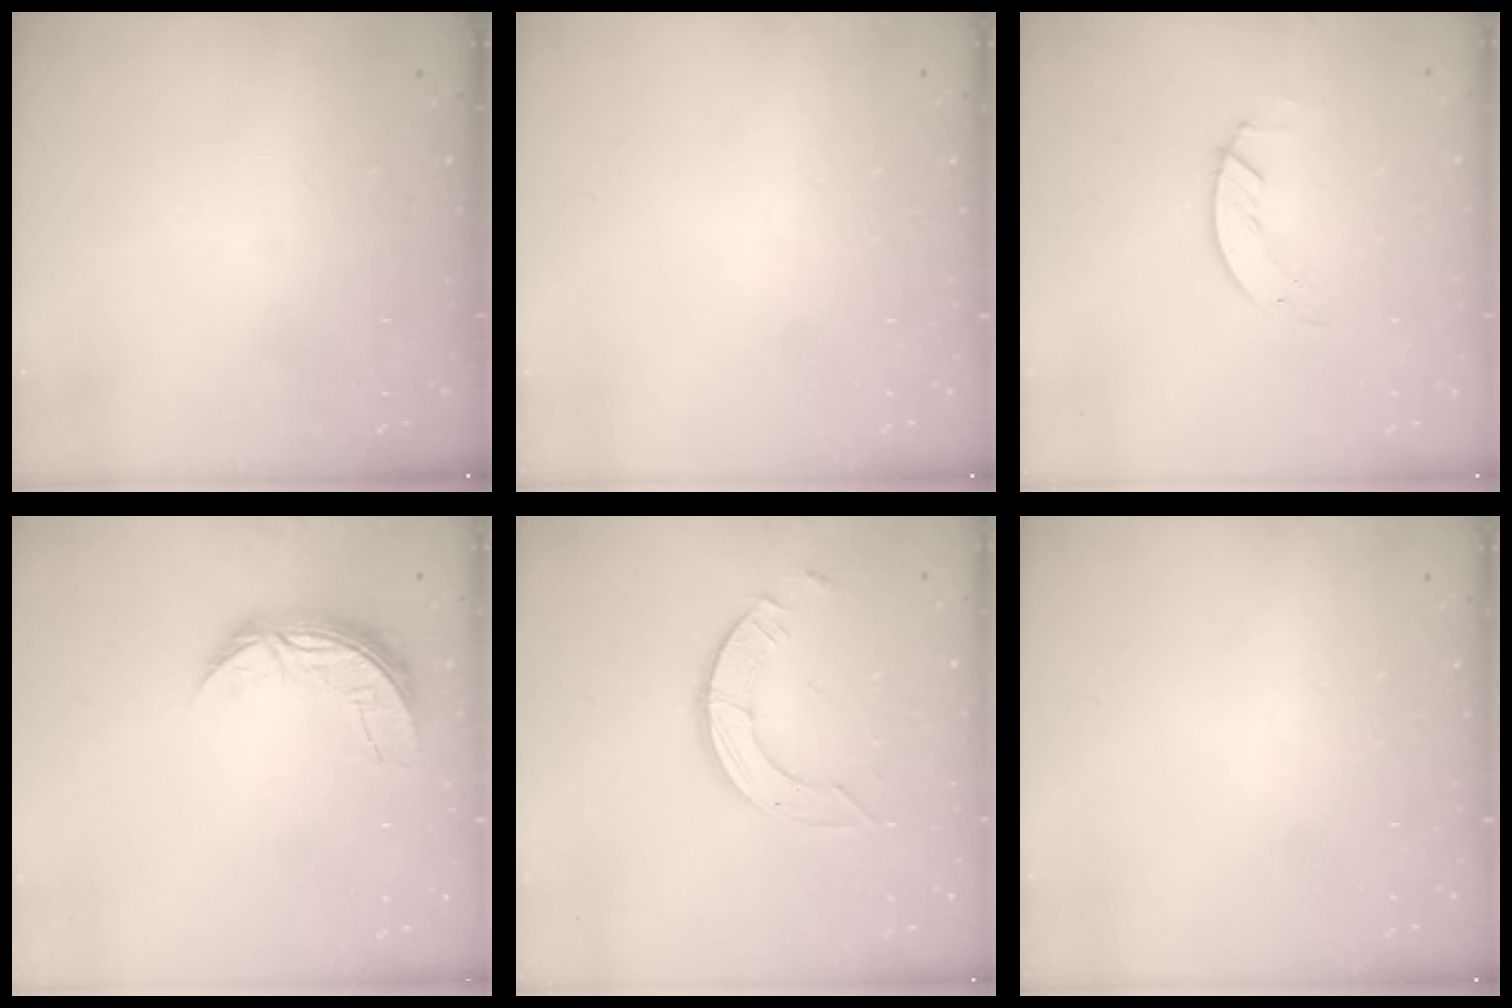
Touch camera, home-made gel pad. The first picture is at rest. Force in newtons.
{"total": 0.0}
{"total": 1.3, "press": 1.3, "slide": 0.2}
{"total": 7.1, "press": 7.1, "slide": 0.6}
{"total": 4.2, "press": 4.2, "slide": 0.2}
{"total": 0.0}